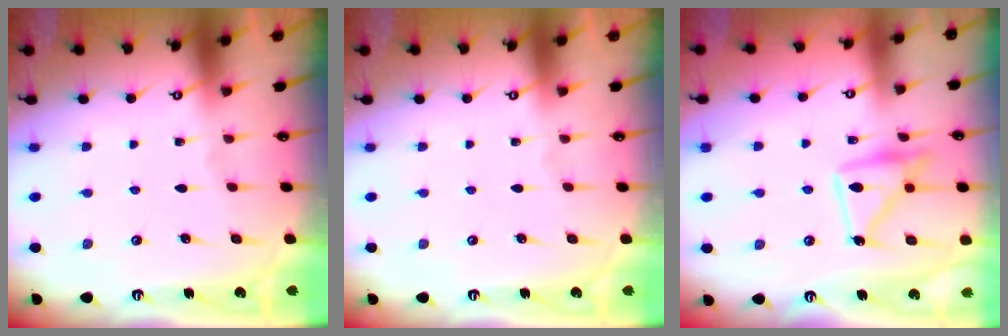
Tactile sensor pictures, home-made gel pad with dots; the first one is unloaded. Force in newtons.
{"total": 0.0}
{"total": 14.5, "press": 14.5, "slide": 1.0}